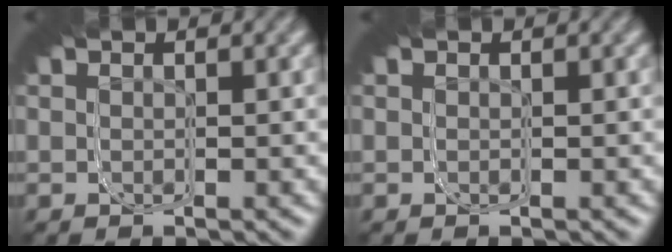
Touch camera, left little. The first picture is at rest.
{"total": 0.0}